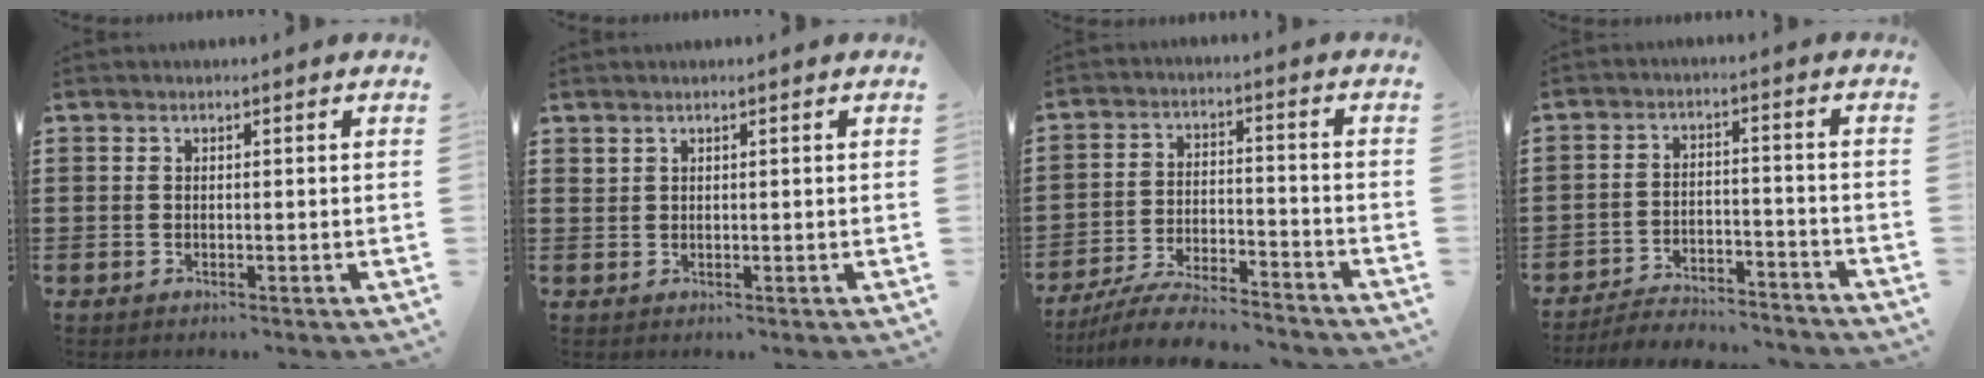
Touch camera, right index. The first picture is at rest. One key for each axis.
{"total": 1.1, "fx": 1.0, "fy": 0.3, "fz": 0.2, "tx": -0.006, "ty": 0.000, "tz": 0.020}
{"total": 7.2, "fx": -6.8, "fy": 0.3, "fz": 2.3, "tx": -0.051, "ty": 0.002, "tz": -0.132}
{"total": 4.8, "fx": -4.8, "fy": 0.5, "fz": 0.6, "tx": -0.013, "ty": 0.006, "tz": -0.096}